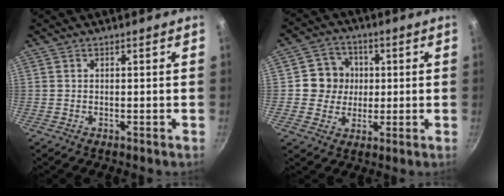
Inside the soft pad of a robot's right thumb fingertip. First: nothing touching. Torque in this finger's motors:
{"motor_torque": [0.23, 1.77, 0.56, -0.41, 0.01]}